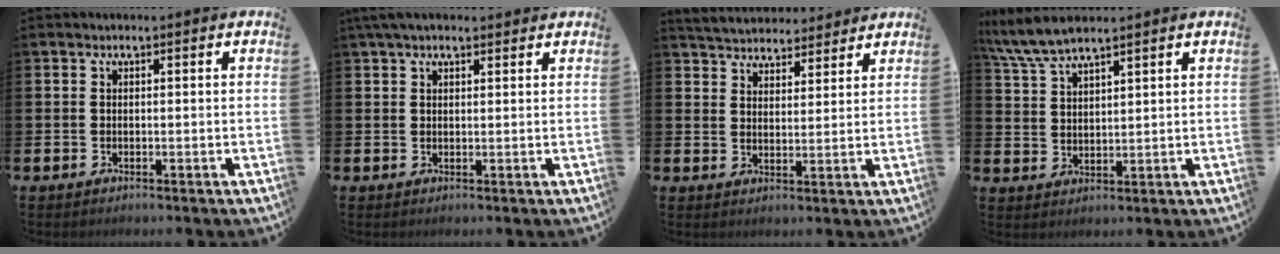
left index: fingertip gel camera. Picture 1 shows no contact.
{"total": 3.1, "force": [2.4, 1.1, 1.5], "torque": [-0.036, 0.003, 0.045]}
{"total": 5.0, "force": [4.9, 1.1, 0.0], "torque": [-0.026, -0.024, 0.090]}
{"total": 6.6, "force": [6.0, 1.0, 2.5], "torque": [-0.073, -0.014, 0.112]}